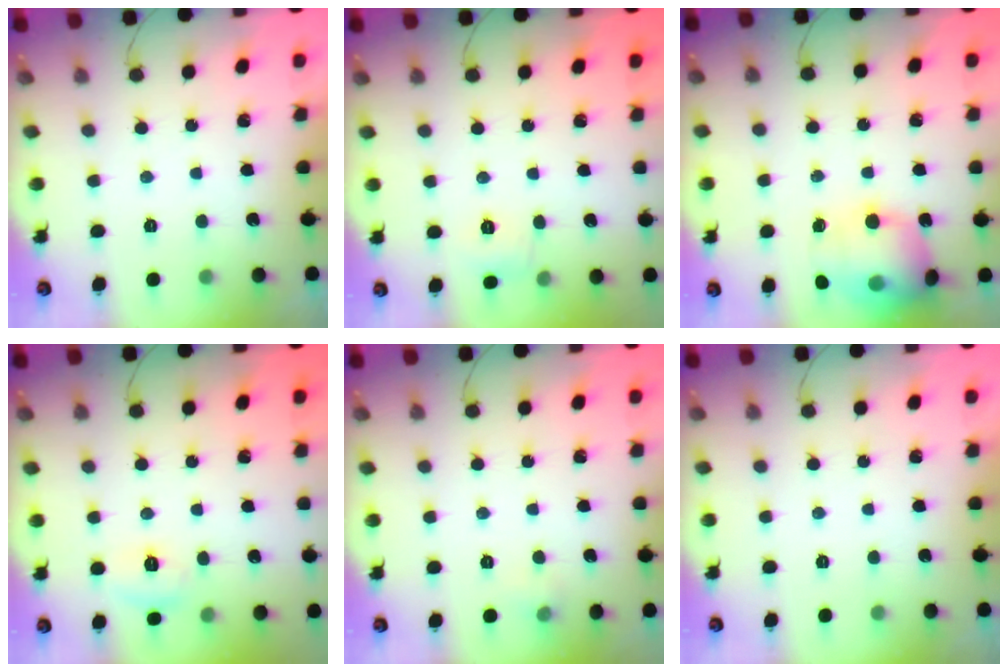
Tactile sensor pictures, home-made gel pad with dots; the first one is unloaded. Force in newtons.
{"total": 5.3, "press": 5.1, "slide": 1.5}
{"total": 16.4, "press": 16.2, "slide": 2.9}
{"total": 5.1, "press": 4.9, "slide": 1.3}
{"total": 3.6, "press": 3.3, "slide": 1.5}
{"total": 0.0}